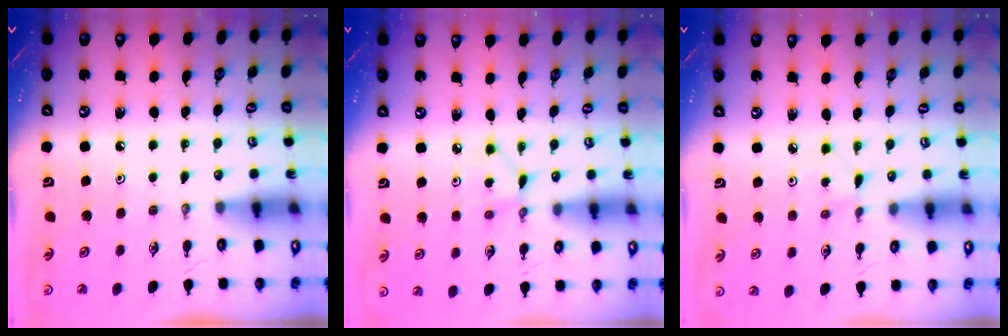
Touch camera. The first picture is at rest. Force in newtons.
{"total": 2.1, "press": 2.1, "slide": 0.1}
{"total": 1.5, "press": 1.4, "slide": 0.2}